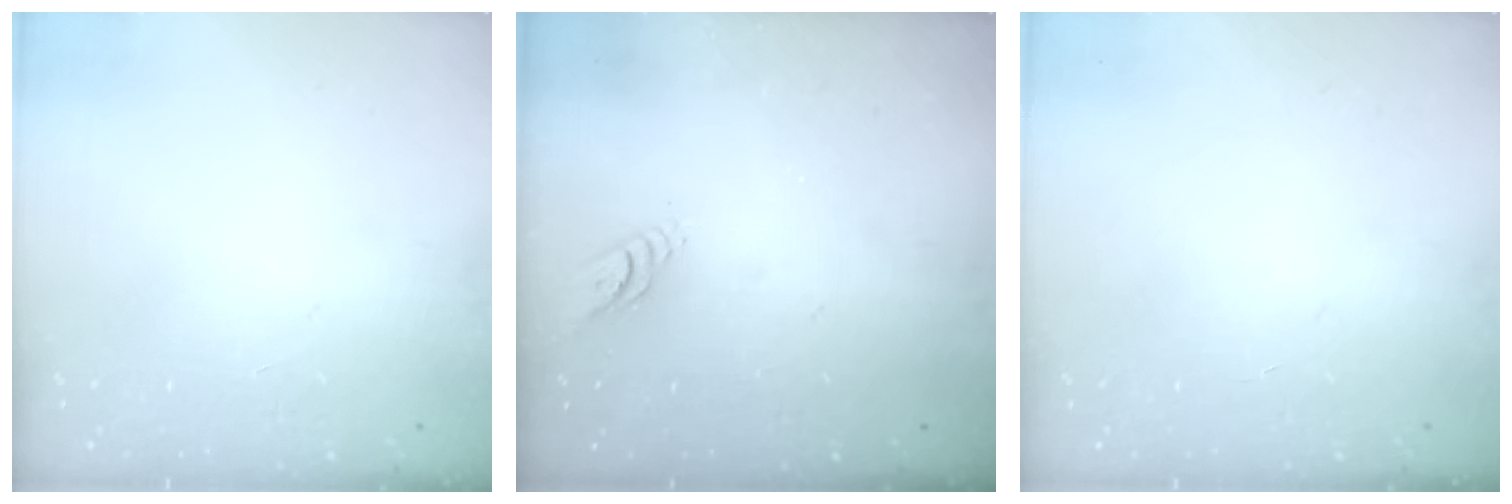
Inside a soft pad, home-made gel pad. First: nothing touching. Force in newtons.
{"total": 3.6, "press": 3.5, "slide": 0.3}
{"total": 0.0}